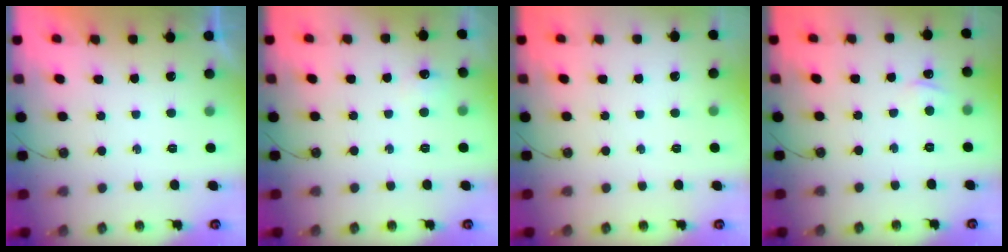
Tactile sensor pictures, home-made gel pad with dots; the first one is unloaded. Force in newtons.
{"total": 5.7, "press": 5.6, "slide": 0.8}
{"total": 0.0}
{"total": 2.4, "press": 2.4, "slide": 0.4}